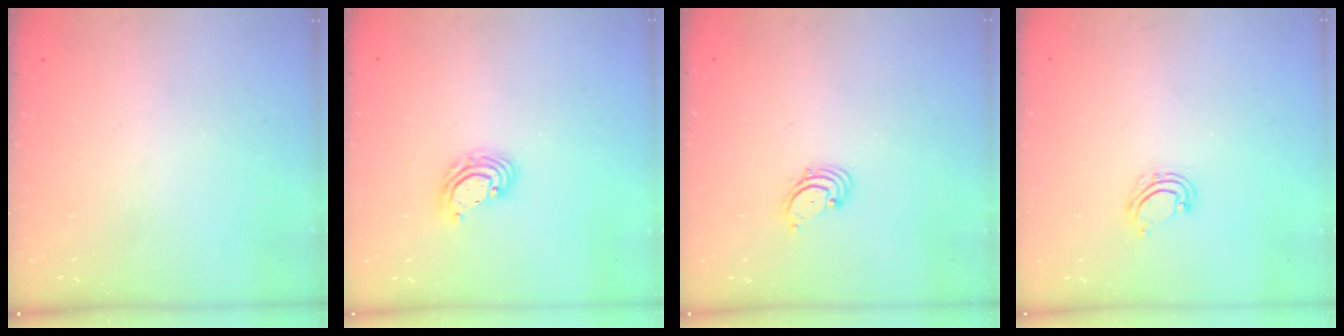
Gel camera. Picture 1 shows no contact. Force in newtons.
{"total": 5.1, "press": 5.1, "slide": 0.4}
{"total": 1.7, "press": 1.7, "slide": 0.2}
{"total": 6.0, "press": 5.8, "slide": 1.6}